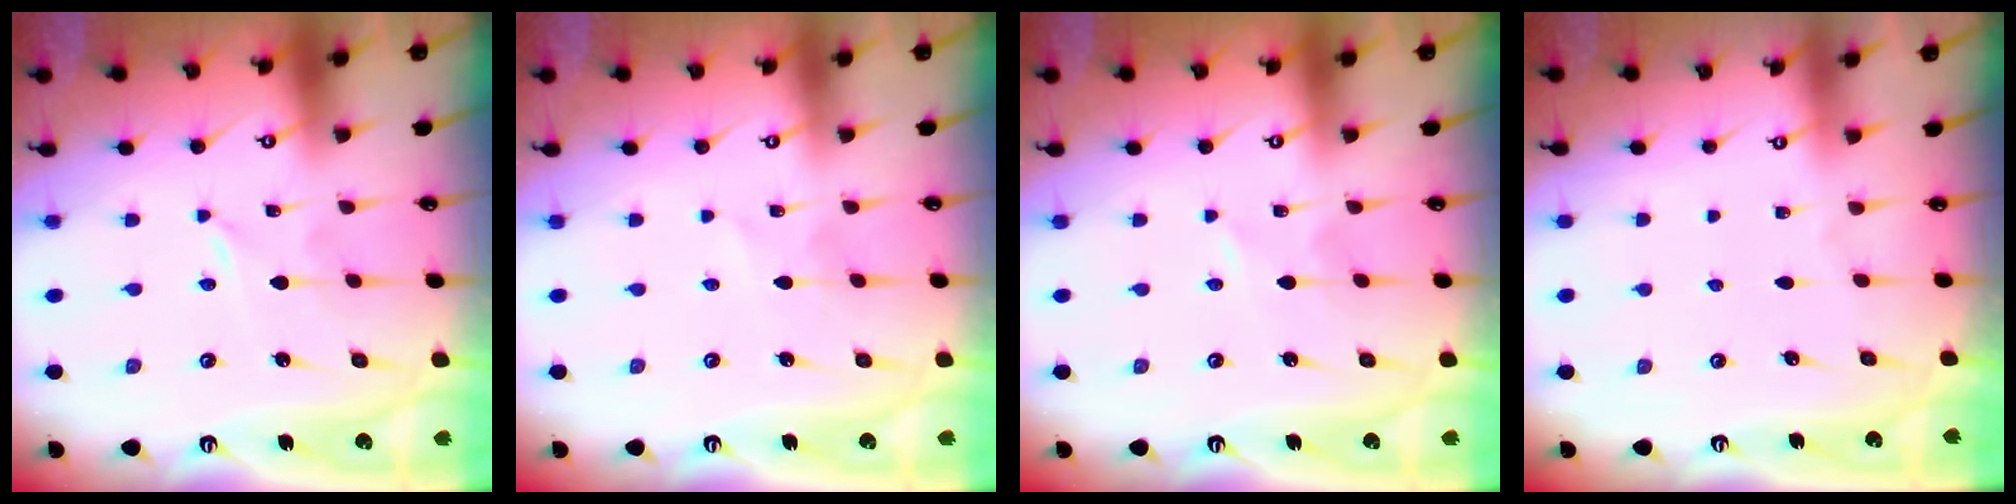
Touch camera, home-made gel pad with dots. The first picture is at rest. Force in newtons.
{"total": 1.1, "press": 1.1, "slide": 0.1}
{"total": 0.6, "press": 0.6, "slide": 0.1}
{"total": 0.0}